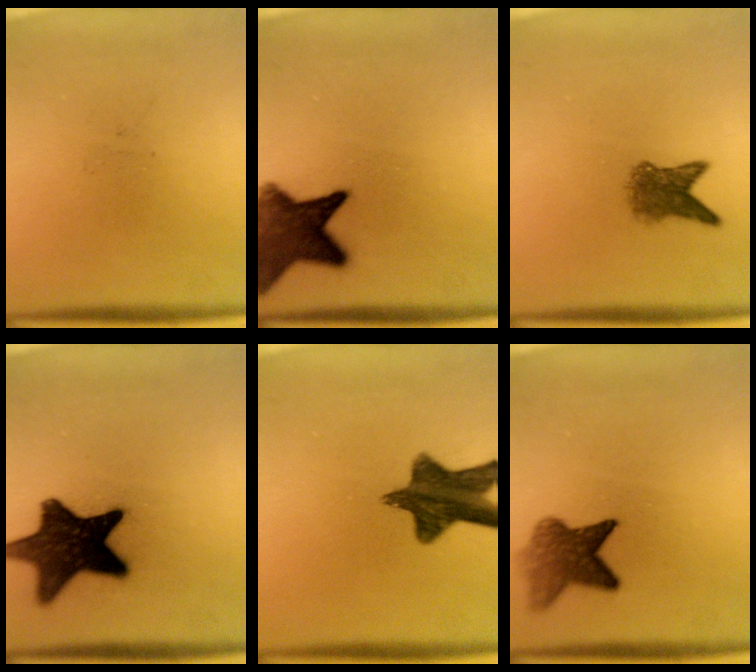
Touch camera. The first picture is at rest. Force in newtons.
{"total": 11.4}
{"total": 4.2}
{"total": 15.5}
{"total": 11.8}
{"total": 5.9}